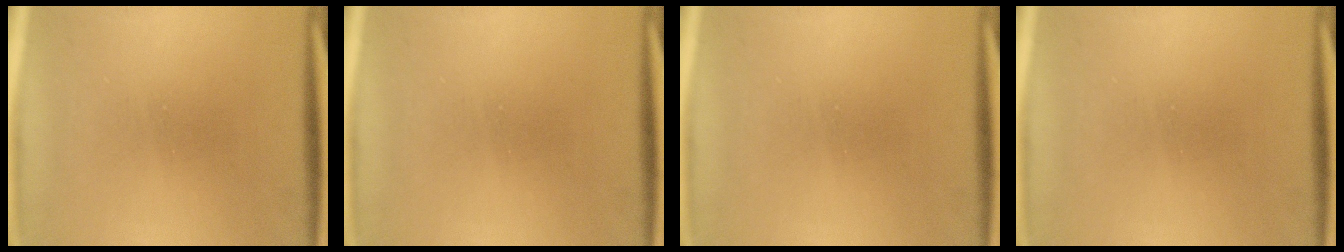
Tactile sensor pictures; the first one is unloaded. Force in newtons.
{"total": 0.0}
{"total": 0.0}
{"total": 0.0}